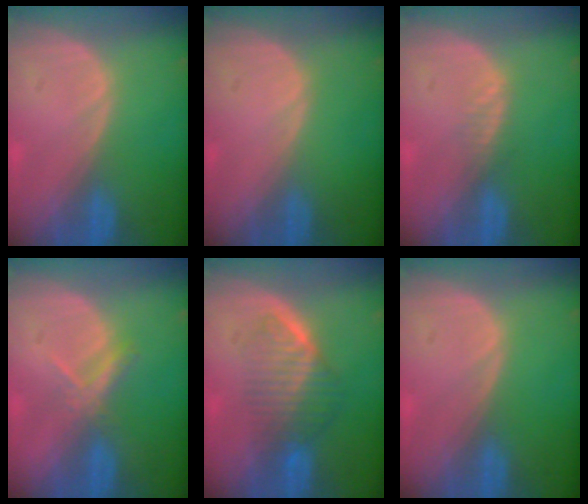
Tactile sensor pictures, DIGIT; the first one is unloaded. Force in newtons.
{"total": 0.0}
{"total": 1.4, "press": 1.3, "slide": 0.2}
{"total": 3.1, "press": 2.9, "slide": 0.9}
{"total": 6.4, "press": 5.9, "slide": 2.6}
{"total": 0.0}